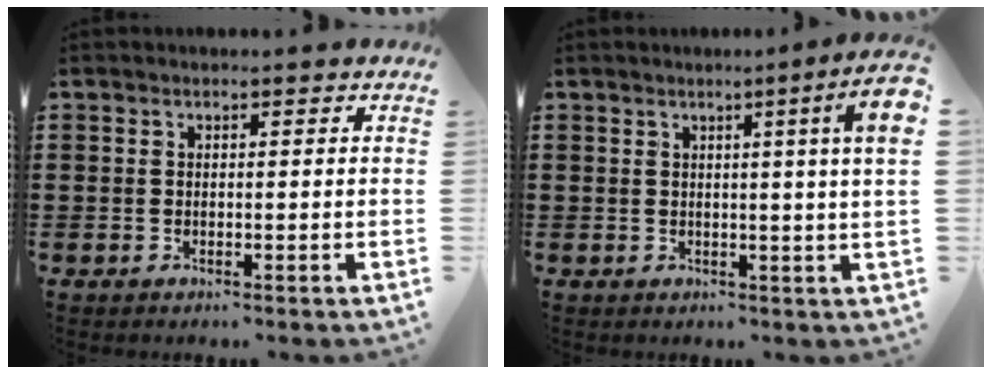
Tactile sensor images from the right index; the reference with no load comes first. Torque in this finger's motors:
{"motor_torque": [1.05, -0.14, 0.41, 0.08]}